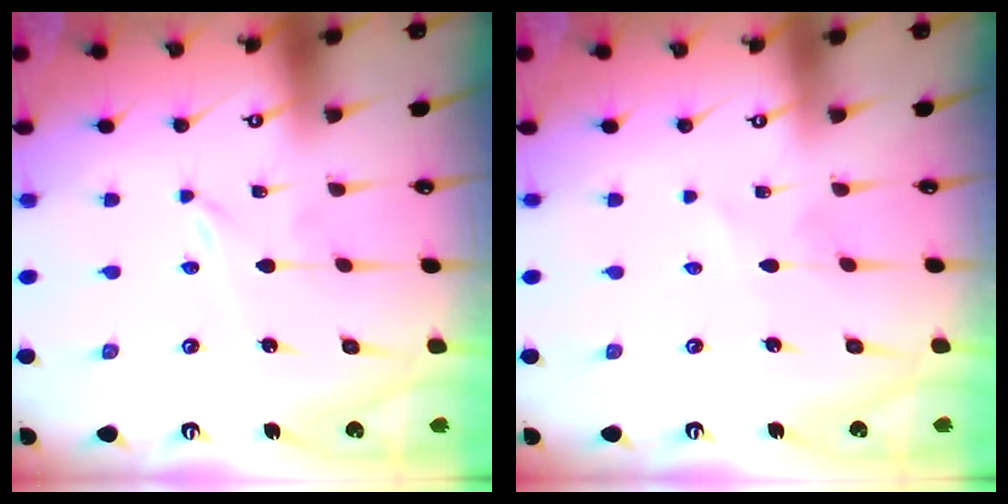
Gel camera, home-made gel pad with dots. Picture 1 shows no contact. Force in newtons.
{"total": 1.5, "press": 1.4, "slide": 0.2}